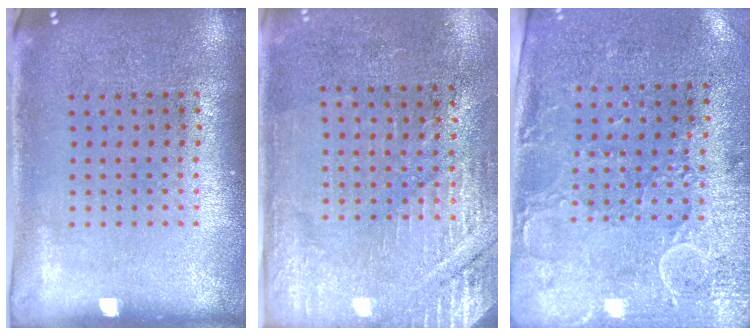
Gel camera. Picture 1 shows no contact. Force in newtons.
{"total": 2.8, "press": 2.7, "slide": 0.8}
{"total": 2.9, "press": 2.4, "slide": 1.7}